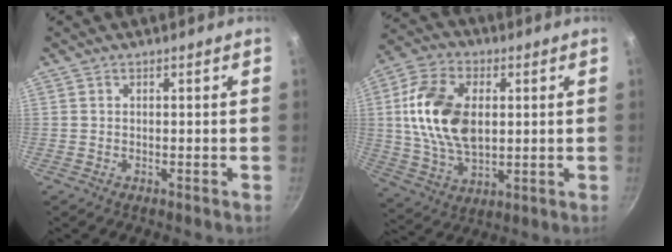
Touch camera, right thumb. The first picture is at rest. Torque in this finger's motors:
{"motor_torque": [-0.16, 0.59, 1.50, 0.02, 0.58]}